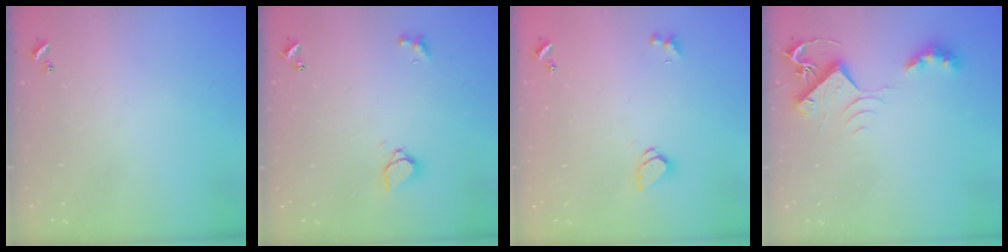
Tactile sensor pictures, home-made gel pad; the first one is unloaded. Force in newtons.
{"total": 1.6, "press": 1.5, "slide": 0.5}
{"total": 1.3, "press": 1.2, "slide": 0.4}
{"total": 7.1, "press": 7.1, "slide": 1.0}